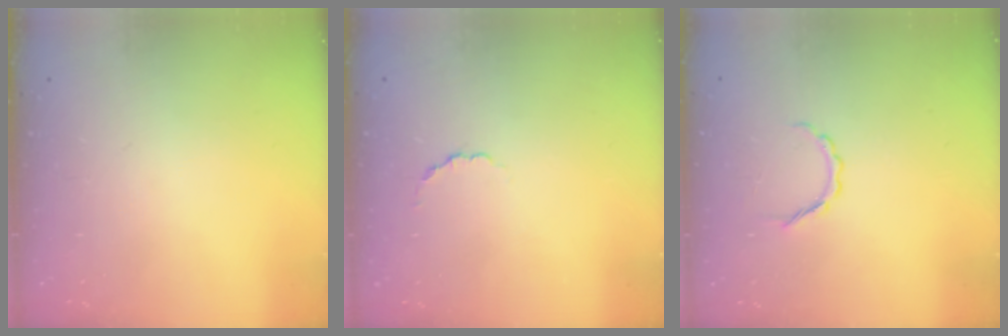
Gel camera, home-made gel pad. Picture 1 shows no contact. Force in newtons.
{"total": 2.5, "press": 2.3, "slide": 0.9}
{"total": 3.7, "press": 3.6, "slide": 0.9}